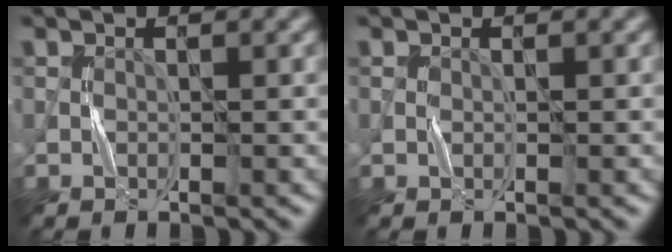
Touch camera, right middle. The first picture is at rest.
{"total": 0.0}